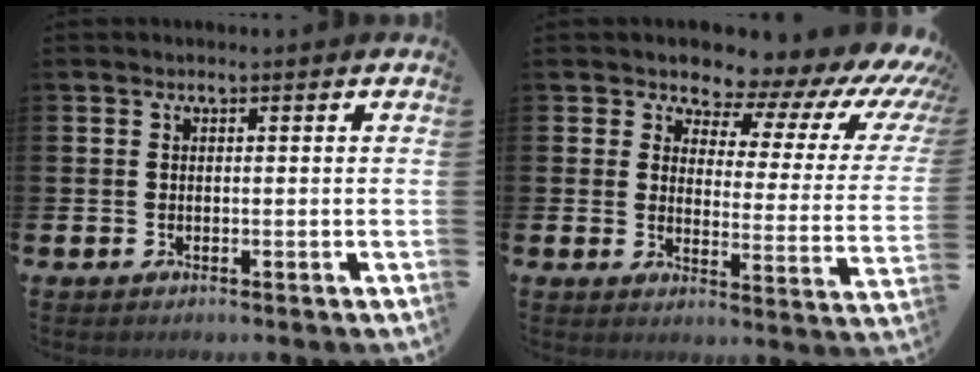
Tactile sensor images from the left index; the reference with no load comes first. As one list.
[{"total": 5.6, "force": [4.8, 2.5, 1.3], "torque": [-0.027, -0.059, 0.069]}]